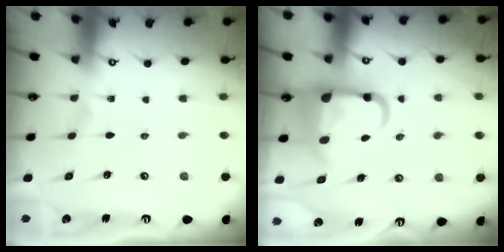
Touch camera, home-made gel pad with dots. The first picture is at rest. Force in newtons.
{"total": 9.4, "press": 9.0, "slide": 2.8}